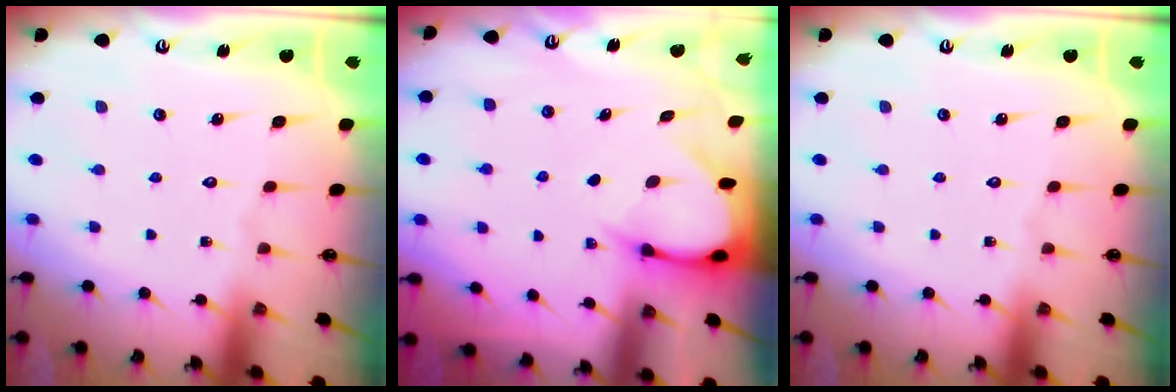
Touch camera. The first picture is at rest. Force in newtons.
{"total": 4.2, "press": 4.2, "slide": 0.5}
{"total": 0.0}